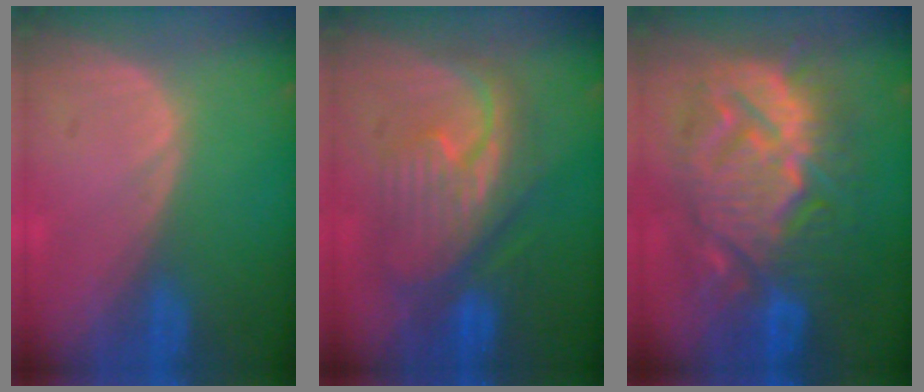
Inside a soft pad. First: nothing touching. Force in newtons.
{"total": 9.1, "press": 9.0, "slide": 0.6}
{"total": 13.9, "press": 13.8, "slide": 1.3}